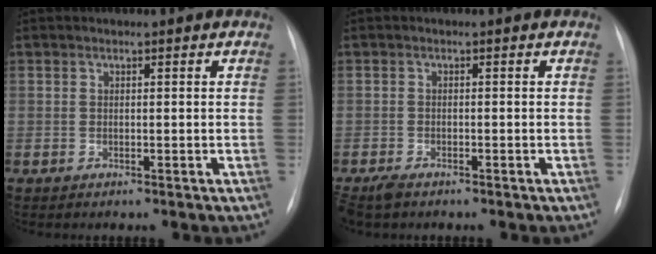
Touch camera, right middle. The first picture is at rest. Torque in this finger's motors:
{"motor_torque": [0.01, 0.00, 0.00, 0.01]}